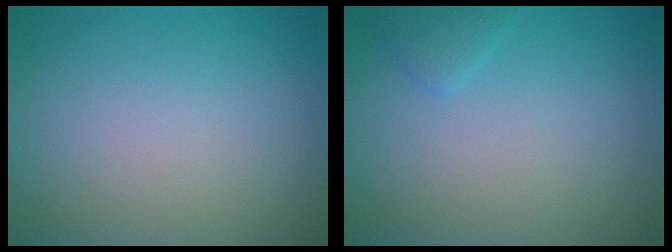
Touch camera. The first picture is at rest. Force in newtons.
{"total": 1.1, "press": 1.1, "slide": 0.1}